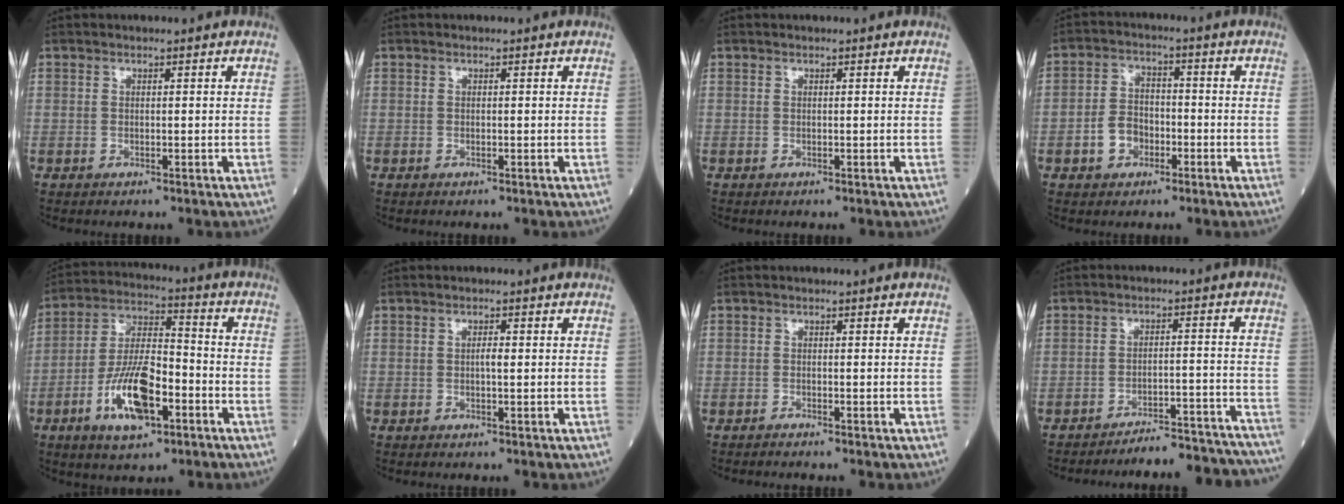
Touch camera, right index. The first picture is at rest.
{"total": 0.0}
{"total": 0.0}
{"total": 5.3, "force": [-2.1, 3.9, 2.8], "torque": [-0.059, 0.016, -0.039]}
{"total": 12.7, "force": [-5.2, 4.4, 10.8], "torque": [-0.212, 0.004, -0.093]}
{"total": 1.2, "force": [0.0, 0.2, 1.1], "torque": [-0.022, 0.002, -0.002]}
{"total": 0.7, "force": [-0.6, -0.2, 0.0], "torque": [-0.001, 0.000, -0.014]}
{"total": 16.5, "force": [-16.1, 1.2, 3.2], "torque": [-0.015, 0.017, -0.203]}